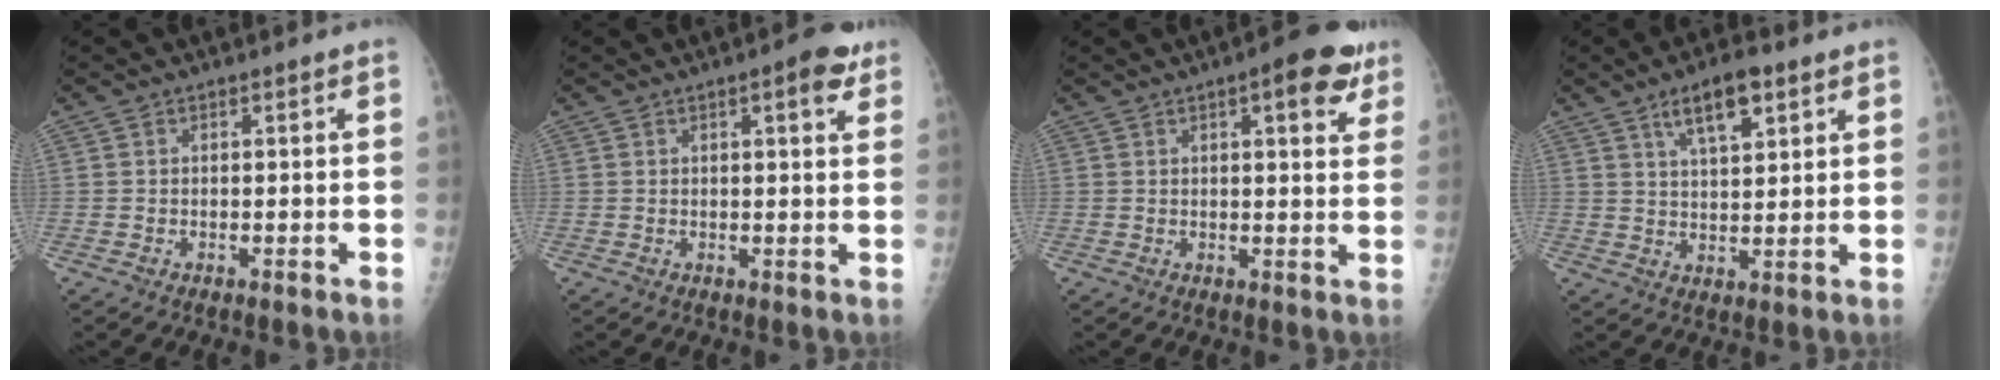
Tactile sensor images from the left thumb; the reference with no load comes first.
{"total": 4.7, "force": [2.5, 1.5, 3.7], "torque": [-0.037, -0.006, 0.024]}
{"total": 8.4, "force": [4.3, 2.9, 6.6], "torque": [-0.059, -0.012, 0.047]}
{"total": 8.1, "force": [4.6, 3.0, 6.0], "torque": [-0.083, -0.018, 0.079]}